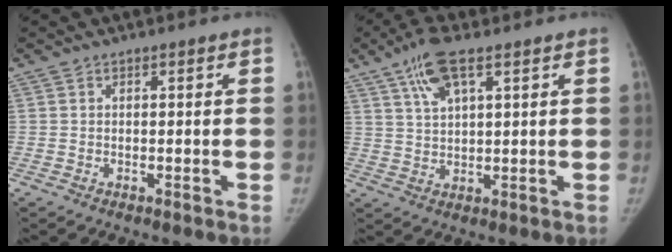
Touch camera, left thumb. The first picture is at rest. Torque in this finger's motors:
{"motor_torque": [-0.14, 0.09, -0.02, 0.37, -0.03]}